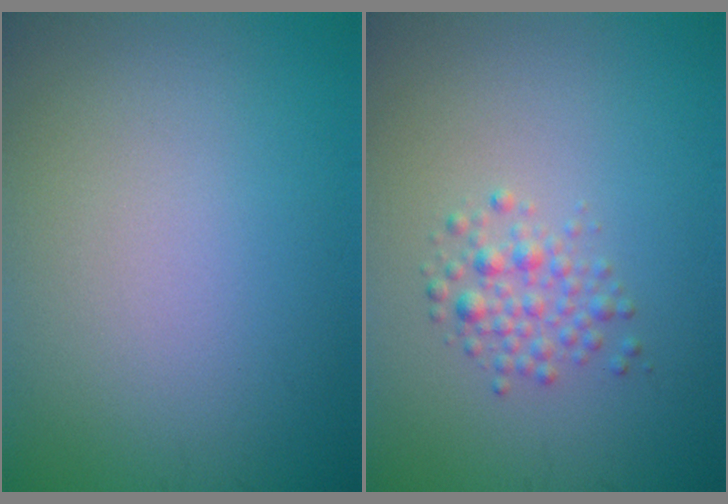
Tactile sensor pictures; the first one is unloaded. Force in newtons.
{"total": 2.1, "press": 2.1, "slide": 0.1}